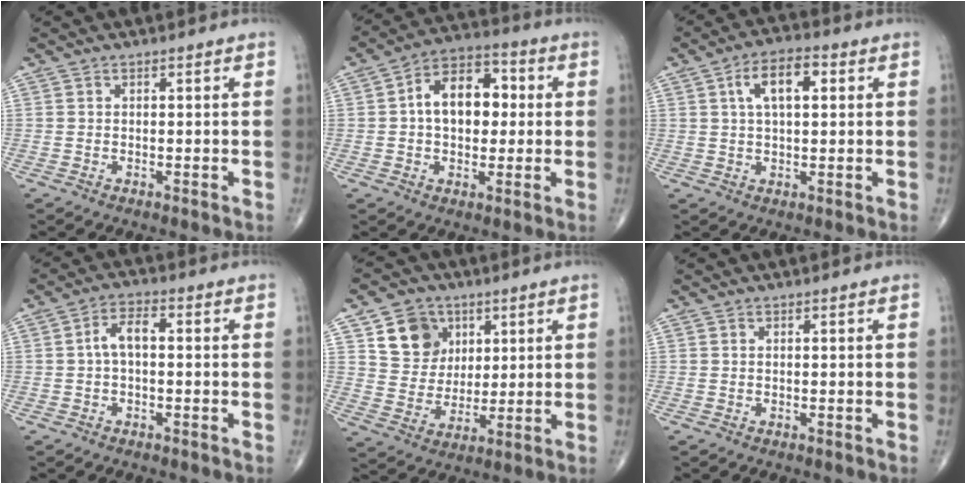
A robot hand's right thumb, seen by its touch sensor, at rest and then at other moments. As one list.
[{"total": 12.5, "force": [1.3, 8.1, 9.5], "torque": [-0.122, 0.026, 0.012]}, {"total": 8.2, "force": [2.4, 3.9, 6.8], "torque": [-0.110, 0.012, 0.036]}, {"total": 4.5, "force": [0.0, 2.3, 3.9], "torque": [-0.072, 0.020, -0.006]}, {"total": 10.9, "force": [4.6, 9.0, 3.9], "torque": [-0.035, -0.018, 0.087]}, {"total": 0.0}]